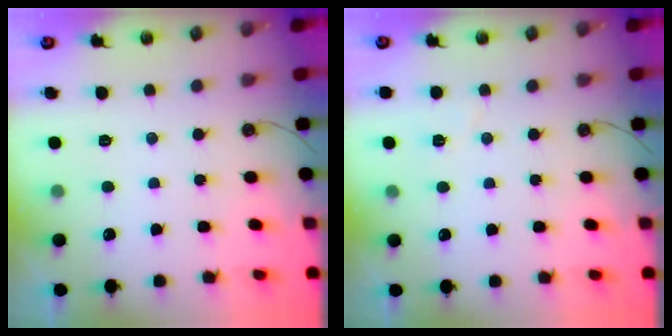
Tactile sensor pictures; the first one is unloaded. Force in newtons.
{"total": 4.4, "press": 3.8, "slide": 2.2}